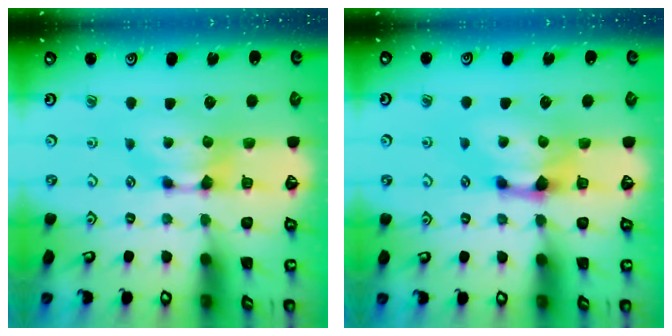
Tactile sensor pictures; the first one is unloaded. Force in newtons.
{"total": 1.5, "press": 0.8, "slide": 1.3}